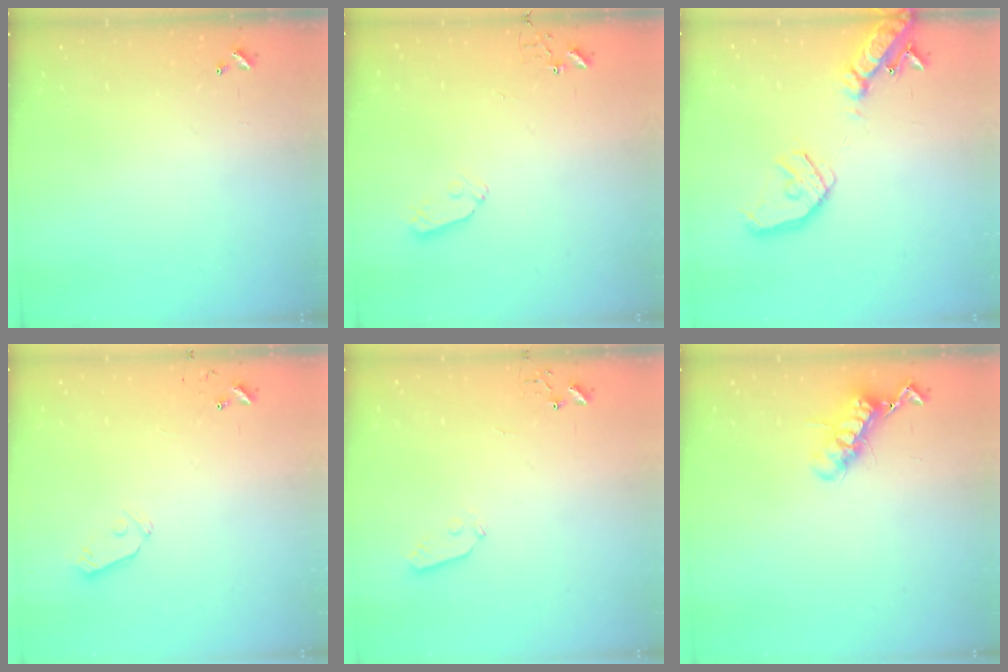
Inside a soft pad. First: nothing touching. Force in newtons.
{"total": 5.0, "press": 4.9, "slide": 1.1}
{"total": 18.8, "press": 18.6, "slide": 3.0}
{"total": 5.9, "press": 5.8, "slide": 1.0}
{"total": 3.6, "press": 3.6, "slide": 0.6}
{"total": 11.9, "press": 11.9, "slide": 0.8}